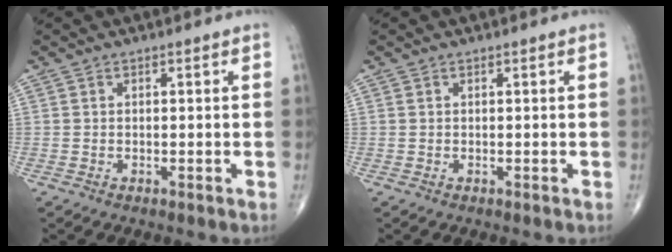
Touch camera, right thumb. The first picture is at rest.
{"total": 0.0}